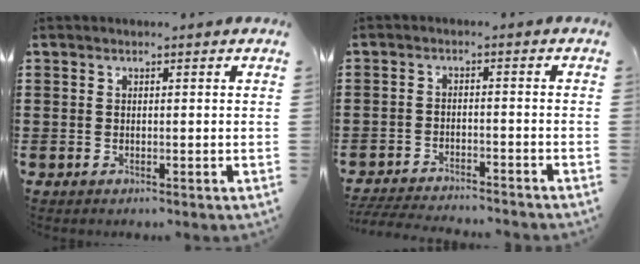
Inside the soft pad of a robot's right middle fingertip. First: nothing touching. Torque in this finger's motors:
{"motor_torque": [0.28, -0.05, 0.08, 0.08]}